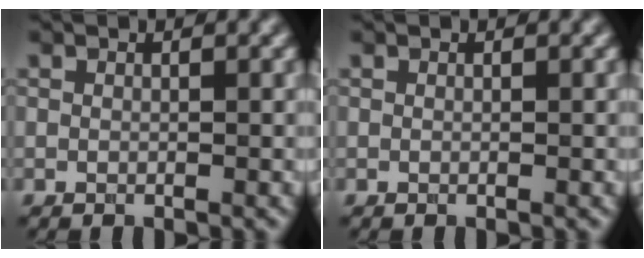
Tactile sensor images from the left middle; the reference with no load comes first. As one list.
[{"total": 0.0}]